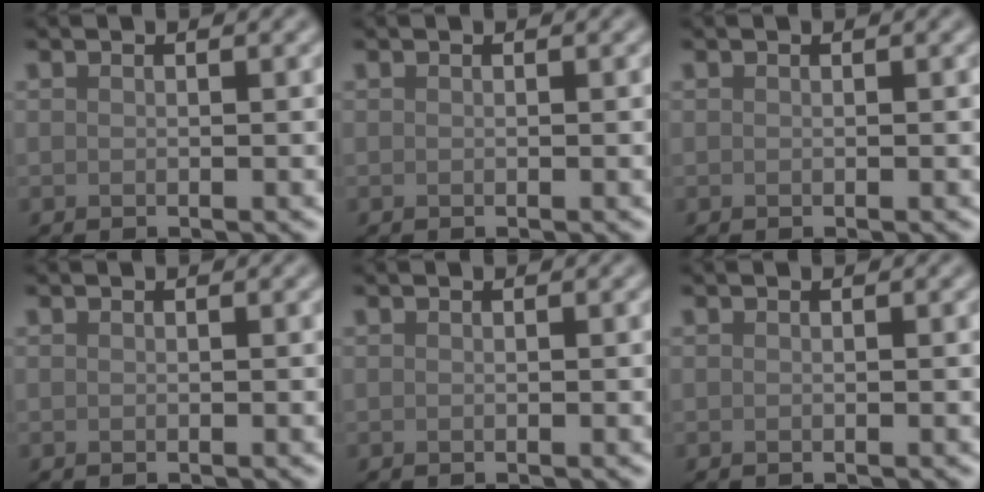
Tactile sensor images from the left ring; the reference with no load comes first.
{"total": 0.0}
{"total": 0.0}
{"total": 0.0}
{"total": 0.0}
{"total": 0.0}